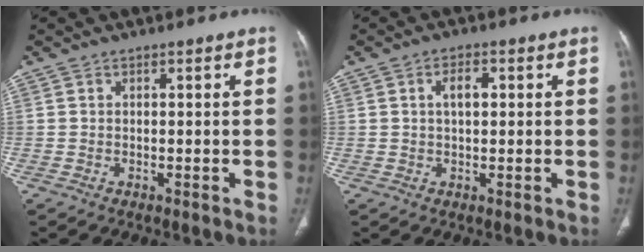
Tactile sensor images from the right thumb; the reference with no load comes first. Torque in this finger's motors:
{"motor_torque": [0.15, 1.07, 0.21, -0.11, -0.02]}